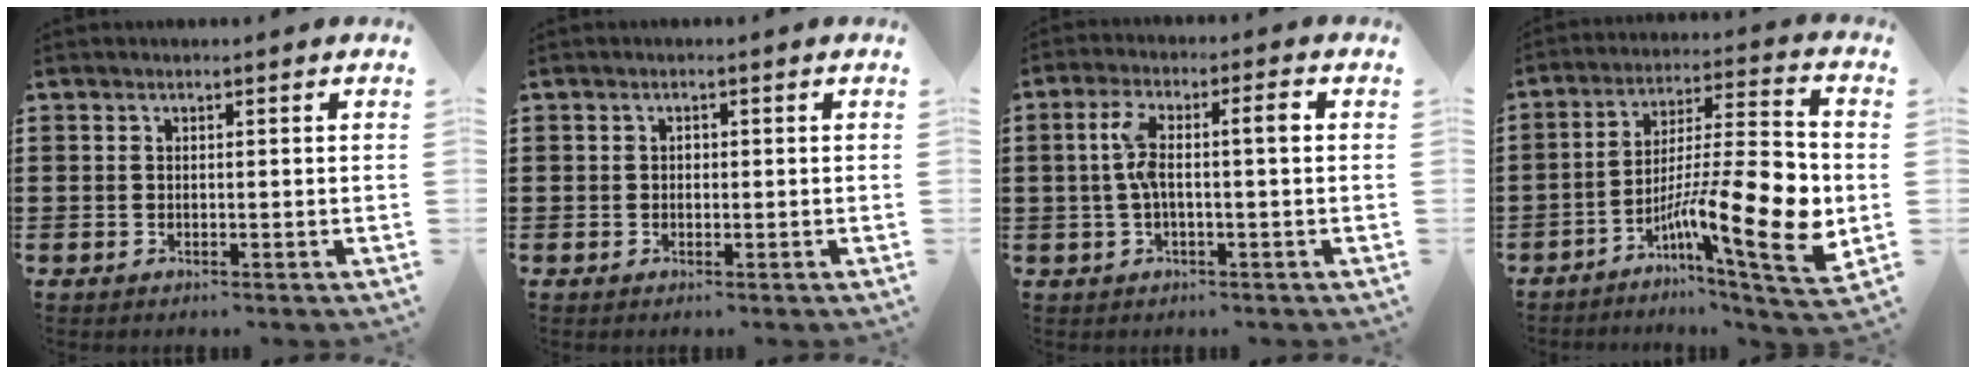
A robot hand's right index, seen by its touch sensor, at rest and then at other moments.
{"total": 0.7, "force": [-0.1, 0.5, 0.5], "torque": [-0.012, 0.000, -0.002]}
{"total": 6.3, "force": [0.2, 1.4, 6.1], "torque": [-0.121, 0.007, -0.005]}
{"total": 16.8, "force": [-4.2, 3.9, 15.8], "torque": [-0.259, -0.011, -0.068]}